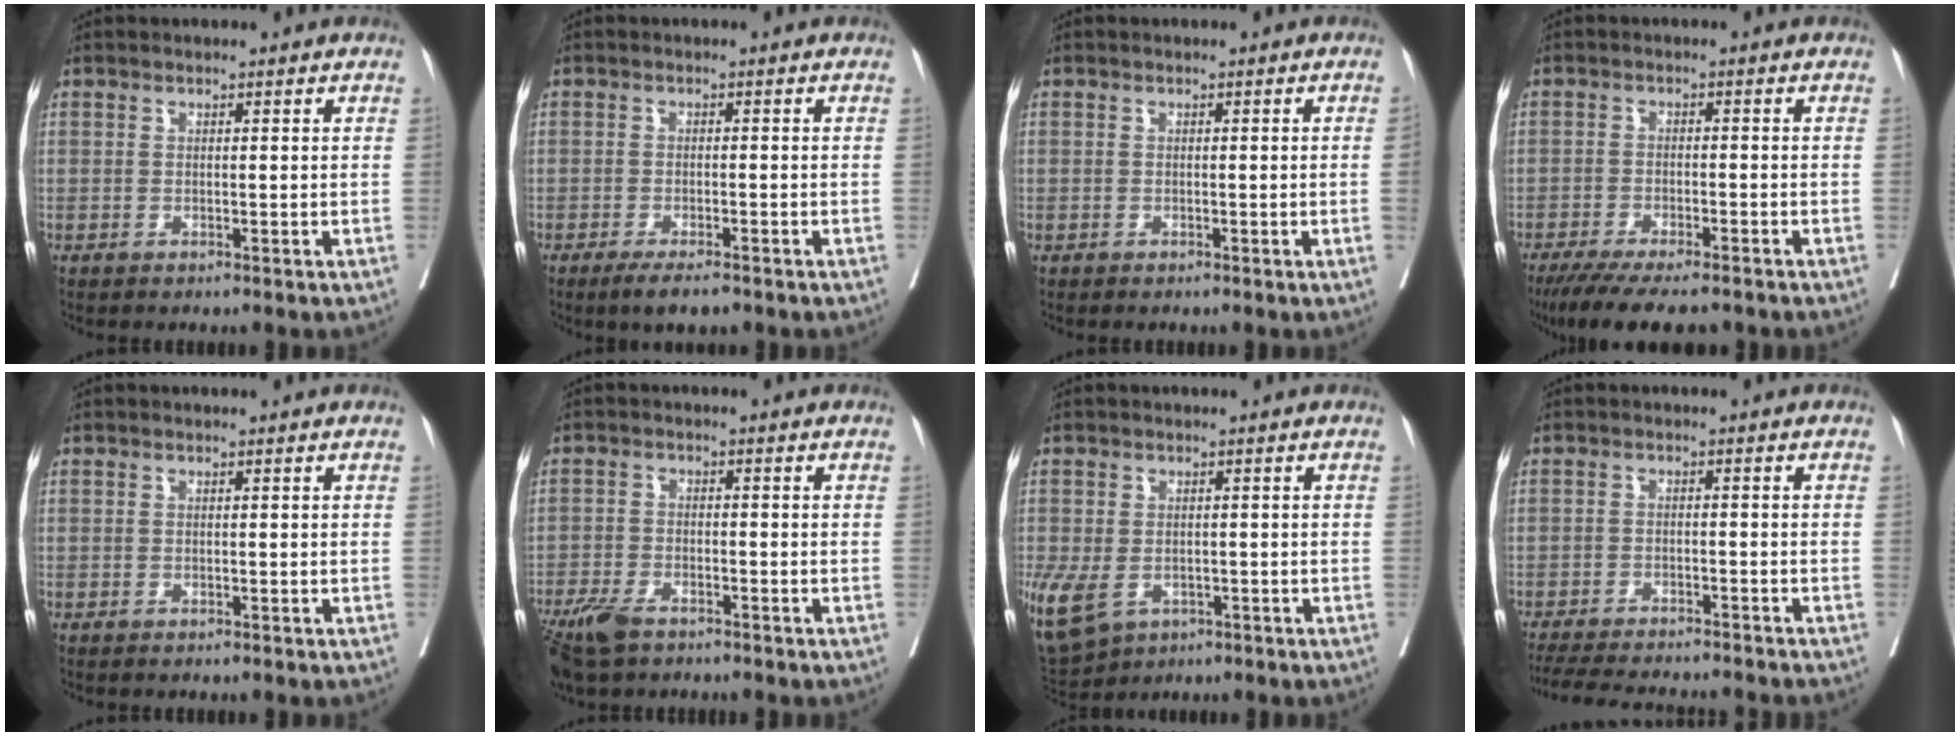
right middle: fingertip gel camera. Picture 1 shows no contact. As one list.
[{"total": 4.1, "force": [-3.0, 0.9, 2.7], "torque": [-0.040, -0.005, -0.047]}, {"total": 0.6, "force": [-0.1, -0.2, 0.6], "torque": [-0.004, 0.002, -0.002]}, {"total": 11.3, "force": [-9.4, 2.2, 5.9], "torque": [-0.083, -0.020, -0.141]}, {"total": 0.0}, {"total": 6.9, "force": [-5.1, 2.6, 3.9], "torque": [-0.073, -0.010, -0.093]}, {"total": 14.8, "force": [-5.9, 10.9, 8.1], "torque": [-0.225, -0.016, -0.080]}, {"total": 15.2, "force": [-13.9, 1.9, 5.8], "torque": [-0.111, -0.024, -0.192]}]